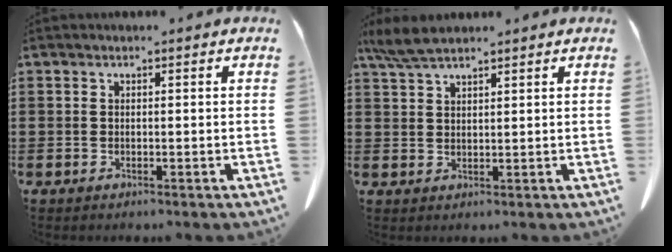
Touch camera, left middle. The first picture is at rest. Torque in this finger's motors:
{"motor_torque": [0.20, 0.19, 0.06, 0.06]}